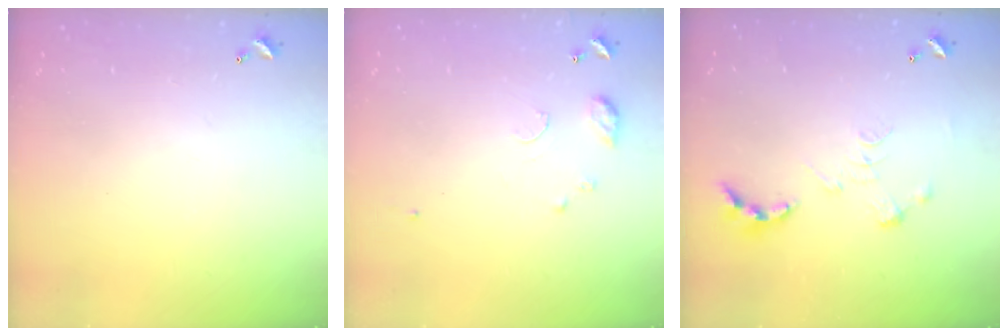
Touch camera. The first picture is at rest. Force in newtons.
{"total": 7.9, "press": 7.8, "slide": 0.8}
{"total": 0.0}